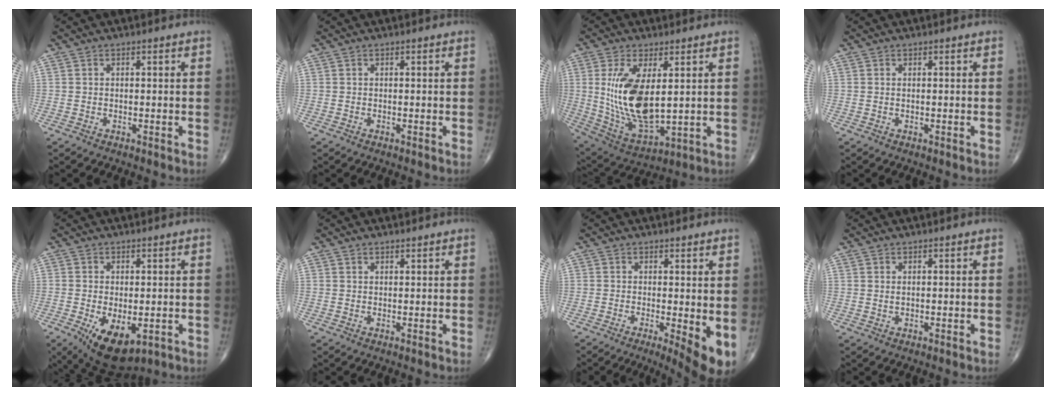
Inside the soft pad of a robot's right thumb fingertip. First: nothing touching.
{"total": 0.0}
{"total": 16.1, "force": [2.4, 7.4, 14.1], "torque": [-0.272, -0.024, 0.066]}
{"total": 0.0}
{"total": 9.8, "force": [-3.2, 5.0, 7.8], "torque": [-0.122, -0.016, -0.037]}
{"total": 0.7, "force": [0.7, 0.1, 0.0], "torque": [0.003, -0.007, 0.010]}
{"total": 6.7, "force": [-0.6, 1.8, 6.5], "torque": [-0.091, -0.018, -0.005]}
{"total": 0.6, "force": [0.4, 0.2, 0.5], "torque": [-0.009, 0.000, 0.009]}